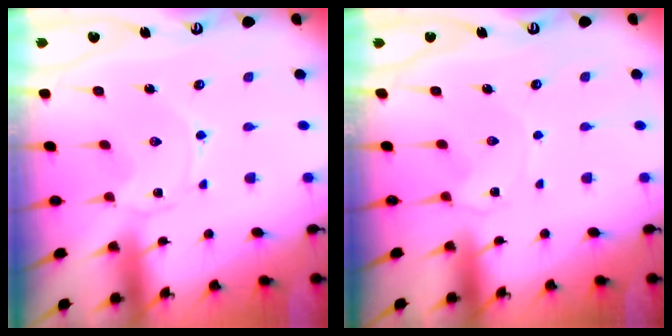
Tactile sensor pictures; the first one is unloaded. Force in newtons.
{"total": 1.9, "press": 1.8, "slide": 0.4}